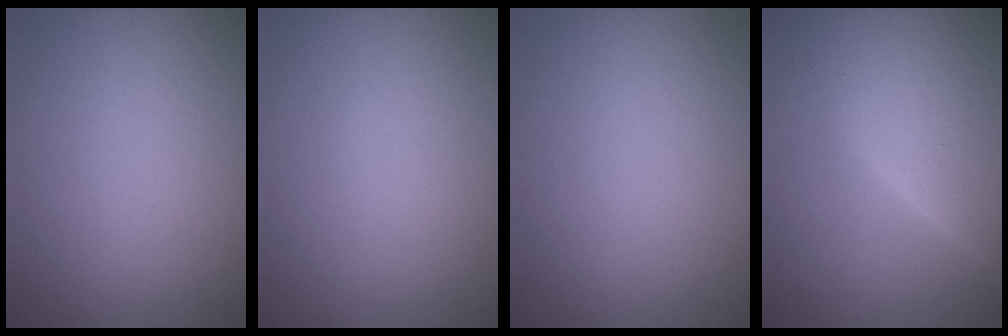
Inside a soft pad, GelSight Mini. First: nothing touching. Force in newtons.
{"total": 0.0}
{"total": 0.0}
{"total": 13.3, "press": 13.2, "slide": 1.0}